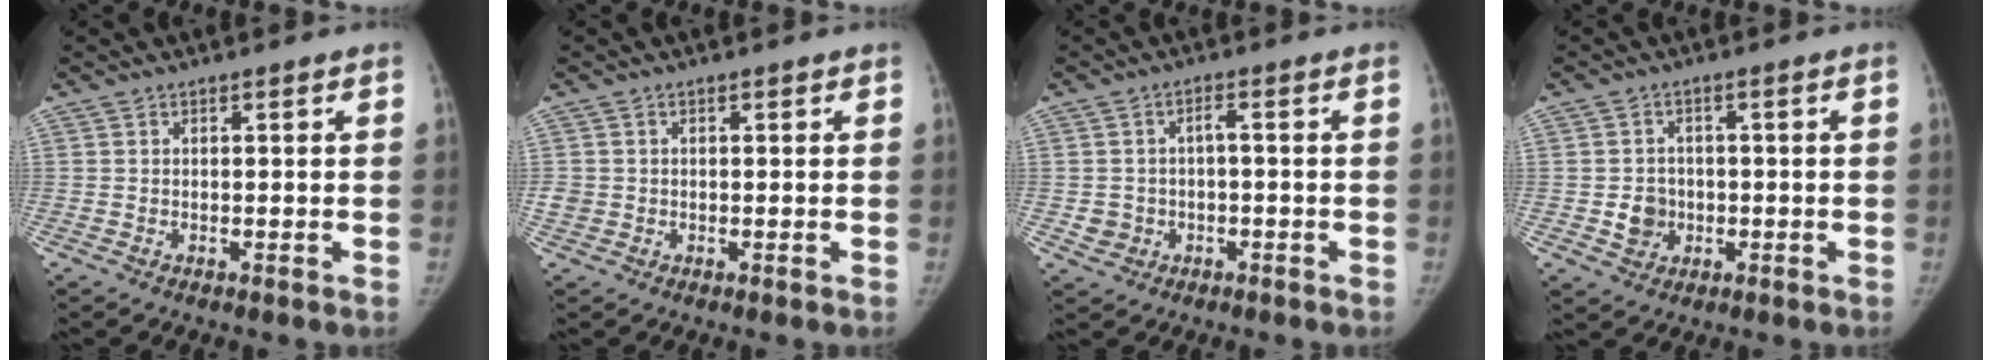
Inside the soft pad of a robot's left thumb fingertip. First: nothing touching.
{"total": 2.1, "force": [-0.3, 2.0, 0.6], "torque": [-0.001, 0.004, -0.005]}
{"total": 3.6, "force": [-1.0, 2.9, 1.8], "torque": [-0.022, 0.018, -0.013]}
{"total": 4.3, "force": [-0.9, 3.8, 1.6], "torque": [-0.005, 0.007, -0.011]}